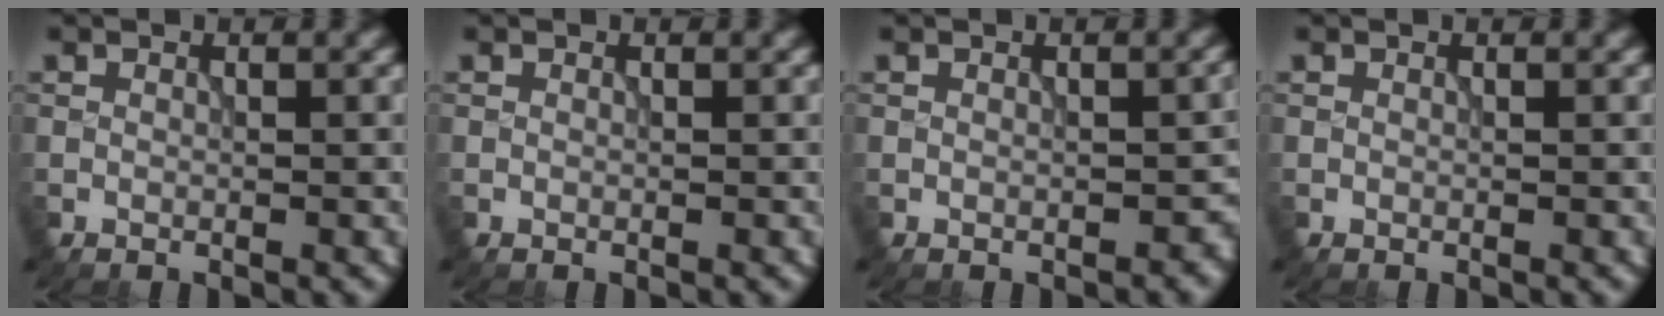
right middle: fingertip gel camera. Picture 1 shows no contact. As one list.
[{"total": 0.0}, {"total": 2.1, "force": [-0.5, 1.4, 1.6], "torque": [-0.014, -0.007, -0.006]}, {"total": 0.0}]